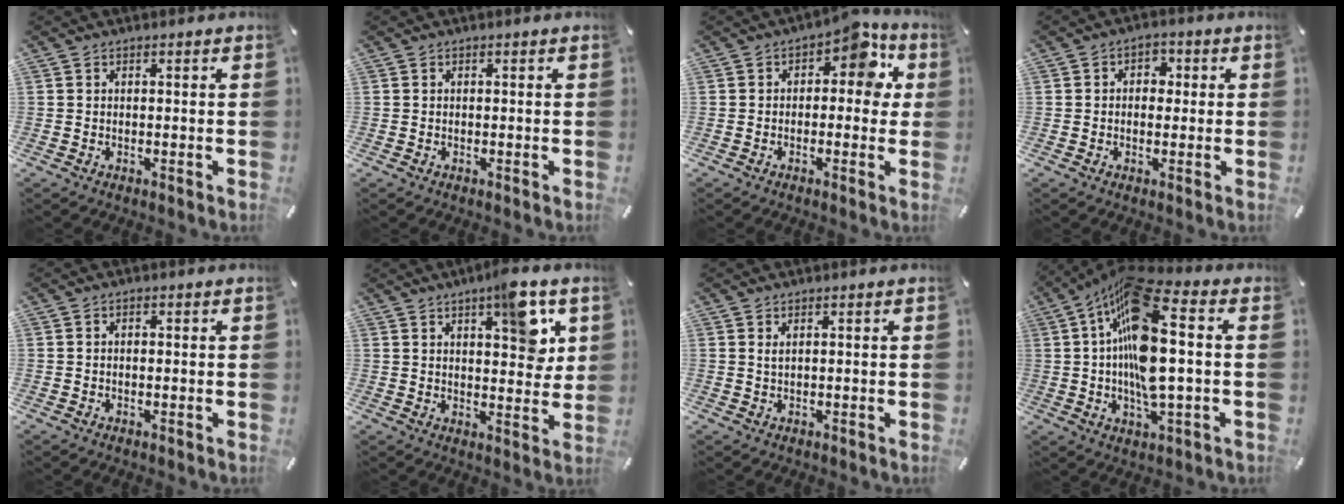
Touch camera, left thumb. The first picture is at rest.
{"total": 0.0}
{"total": 8.3, "force": [3.0, 4.8, 6.0], "torque": [-0.070, -0.020, 0.043]}
{"total": 3.7, "force": [-0.3, 3.0, 2.1], "torque": [-0.020, 0.002, -0.014]}
{"total": 0.8, "force": [-0.1, 0.5, 0.6], "torque": [-0.013, 0.001, -0.003]}
{"total": 11.4, "force": [5.7, 4.5, 8.8], "torque": [-0.097, -0.030, 0.088]}
{"total": 1.1, "force": [0.5, 0.4, 0.9], "torque": [-0.020, 0.000, 0.009]}
{"total": 19.5, "force": [2.6, 6.4, 18.2], "torque": [-0.377, -0.016, 0.032]}